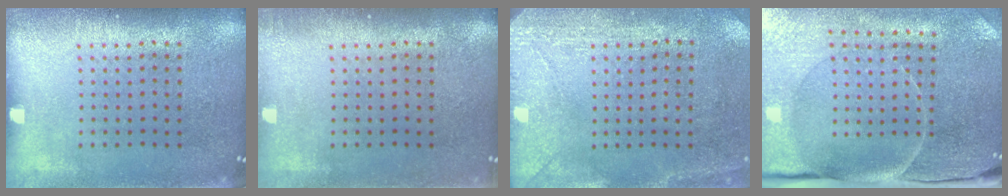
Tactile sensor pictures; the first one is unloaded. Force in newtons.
{"total": 0.9, "press": 0.8, "slide": 0.3}
{"total": 2.9, "press": 2.3, "slide": 1.8}
{"total": 4.0, "press": 3.6, "slide": 1.7}